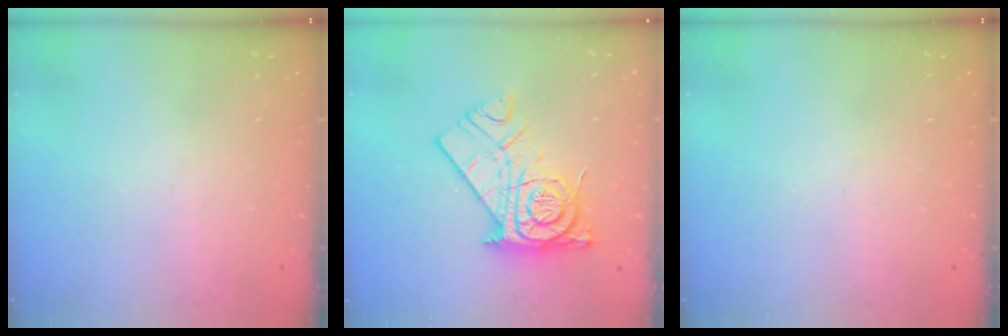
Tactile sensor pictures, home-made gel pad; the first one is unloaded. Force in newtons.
{"total": 15.0, "press": 14.9, "slide": 1.1}
{"total": 0.0}